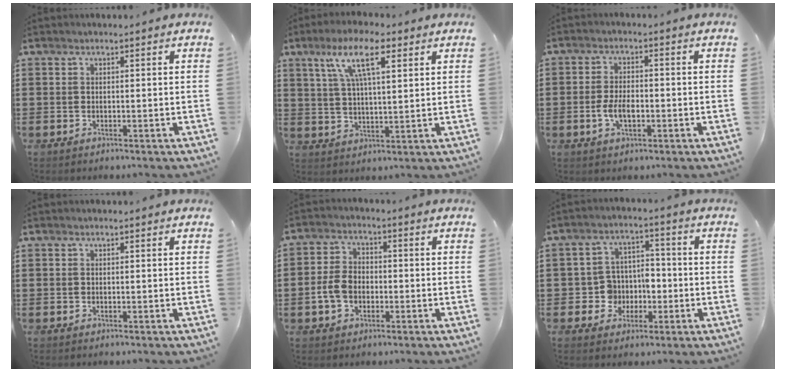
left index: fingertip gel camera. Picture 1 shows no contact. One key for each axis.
{"total": 9.7, "fx": 5.0, "fy": 3.0, "fz": 7.8, "tx": -0.154, "ty": 0.007, "tz": 0.086}
{"total": 4.4, "fx": -1.1, "fy": 2.1, "fz": 3.7, "tx": -0.088, "ty": -0.002, "tz": -0.025}
{"total": 0.0}
{"total": 5.2, "fx": -1.4, "fy": 3.7, "fz": 3.5, "tx": -0.086, "ty": 0.003, "tz": -0.031}
{"total": 5.7, "fx": -1.3, "fy": 5.3, "fz": 1.5, "tx": -0.038, "ty": 0.013, "tz": -0.025}